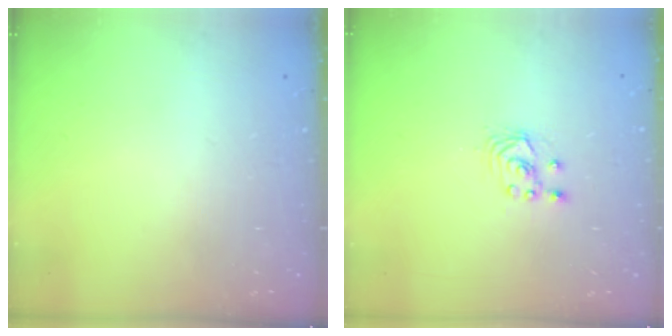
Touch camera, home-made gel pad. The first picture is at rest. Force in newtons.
{"total": 1.7, "press": 1.7, "slide": 0.2}